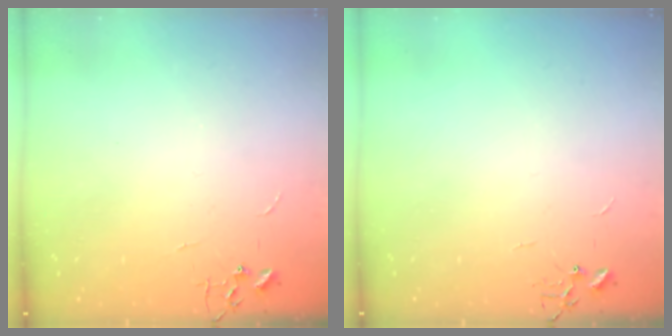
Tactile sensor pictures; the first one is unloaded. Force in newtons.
{"total": 0.0}